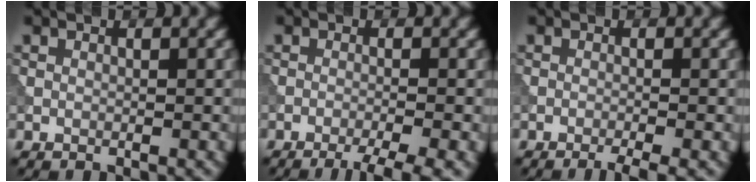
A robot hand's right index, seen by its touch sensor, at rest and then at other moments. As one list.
[{"total": 4.3, "force": [-2.8, 0.6, 3.2], "torque": [-0.042, 0.003, -0.050]}, {"total": 2.4, "force": [-1.6, 0.3, 1.8], "torque": [-0.024, 0.000, -0.030]}]